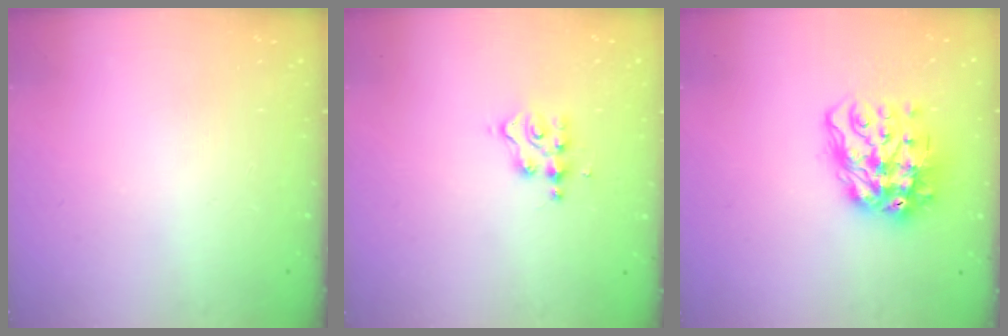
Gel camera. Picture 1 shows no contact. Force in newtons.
{"total": 3.1, "press": 3.1, "slide": 0.1}
{"total": 16.1, "press": 16.0, "slide": 1.8}